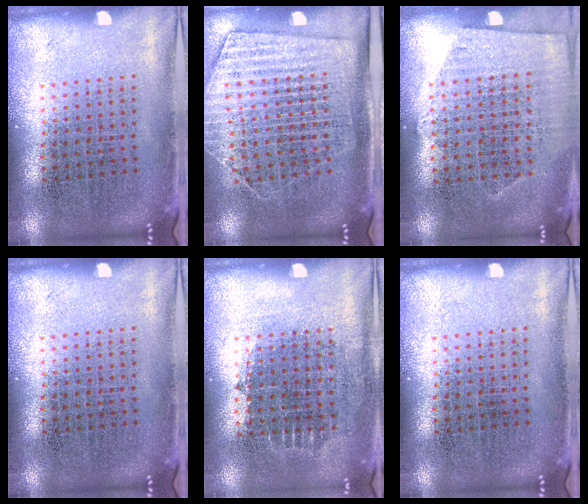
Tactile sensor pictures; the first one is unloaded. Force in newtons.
{"total": 1.8, "press": 1.5, "slide": 1.0}
{"total": 0.9, "press": 0.7, "slide": 0.7}
{"total": 0.0}
{"total": 0.7, "press": 0.7, "slide": 0.3}
{"total": 0.0}